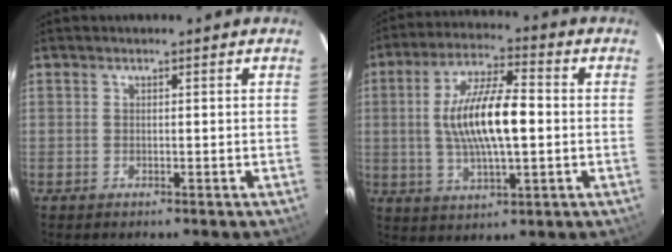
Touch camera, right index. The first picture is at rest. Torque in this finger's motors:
{"motor_torque": [0.91, -0.32, 1.01, 0.18]}